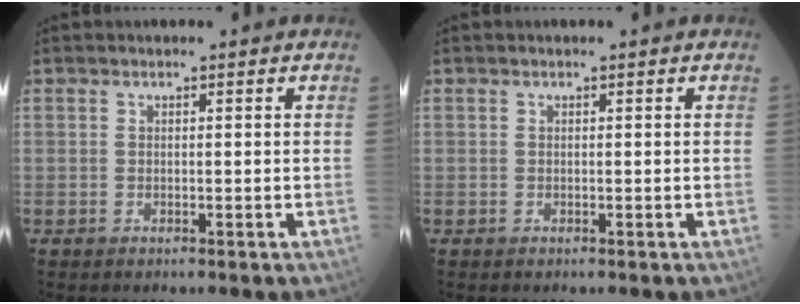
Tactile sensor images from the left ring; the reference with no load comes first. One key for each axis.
{"total": 0.0}